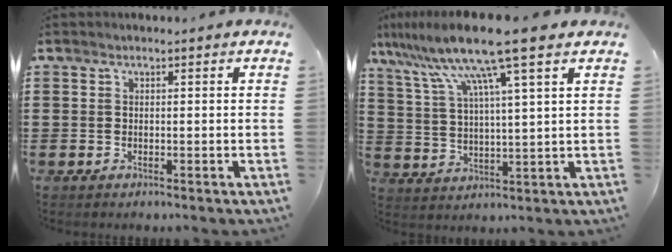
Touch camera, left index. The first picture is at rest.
{"total": 12.0, "force": [8.5, -0.4, 8.5], "torque": [-0.198, -0.030, 0.137]}